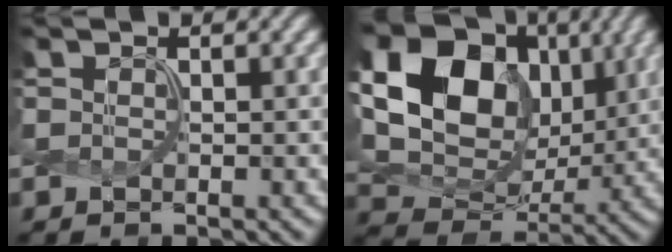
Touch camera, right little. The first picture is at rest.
{"total": 18.3, "force": [4.8, 14.1, 10.5], "torque": [-0.231, 0.038, 0.094]}